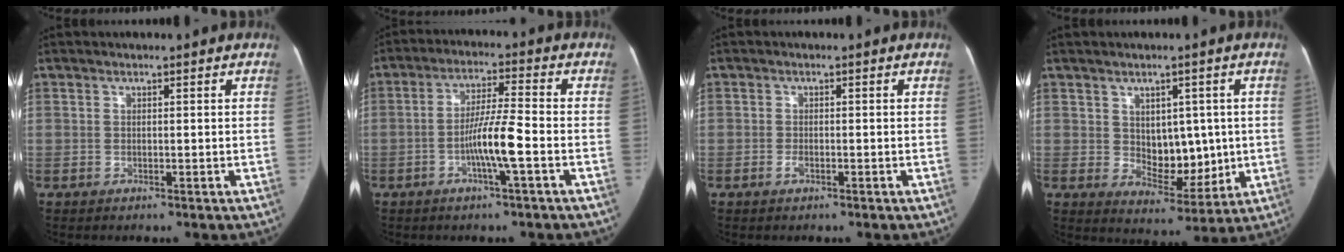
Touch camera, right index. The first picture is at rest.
{"total": 7.6, "force": [-2.5, 0.0, 7.2], "torque": [-0.139, 0.005, -0.047]}
{"total": 1.5, "force": [-0.7, 0.9, 0.9], "torque": [-0.017, 0.003, -0.011]}
{"total": 8.1, "force": [0.8, 5.1, 6.2], "torque": [-0.082, 0.002, 0.032]}